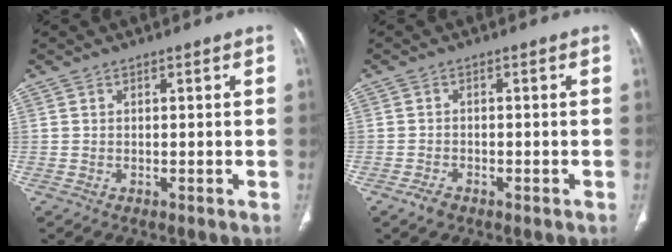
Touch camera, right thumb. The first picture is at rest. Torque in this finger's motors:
{"motor_torque": [1.34, 1.26, 0.34, -0.63, 0.04]}